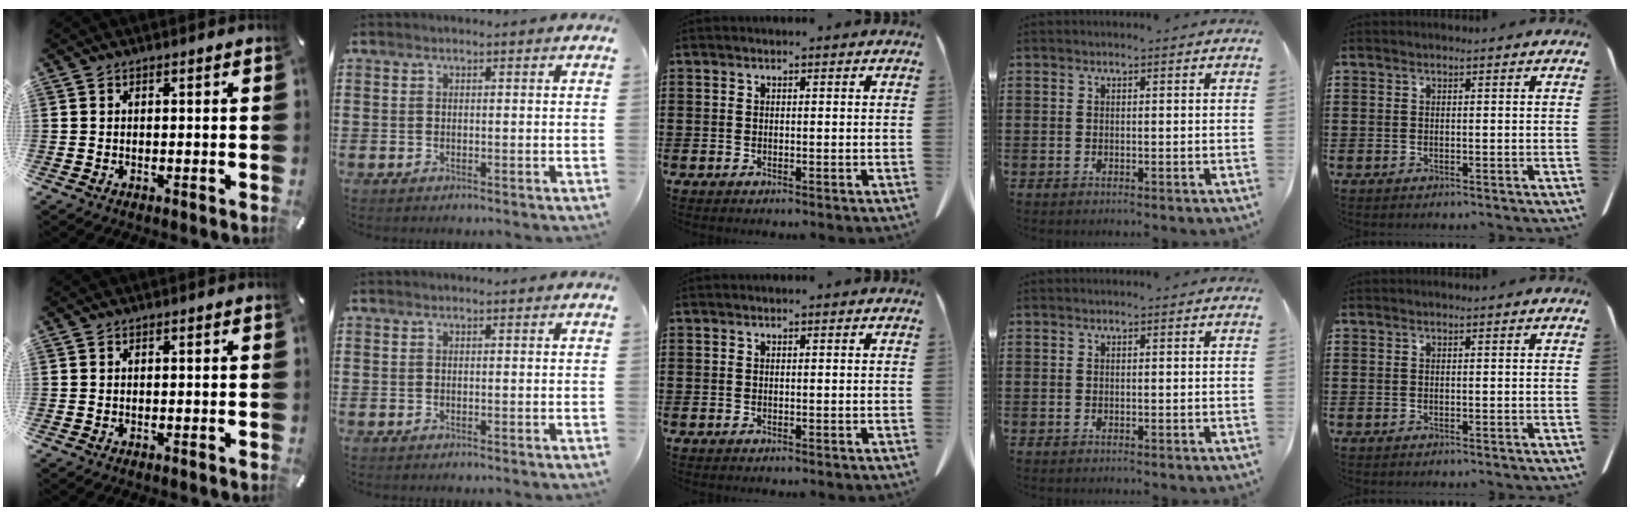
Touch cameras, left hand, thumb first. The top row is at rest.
{}